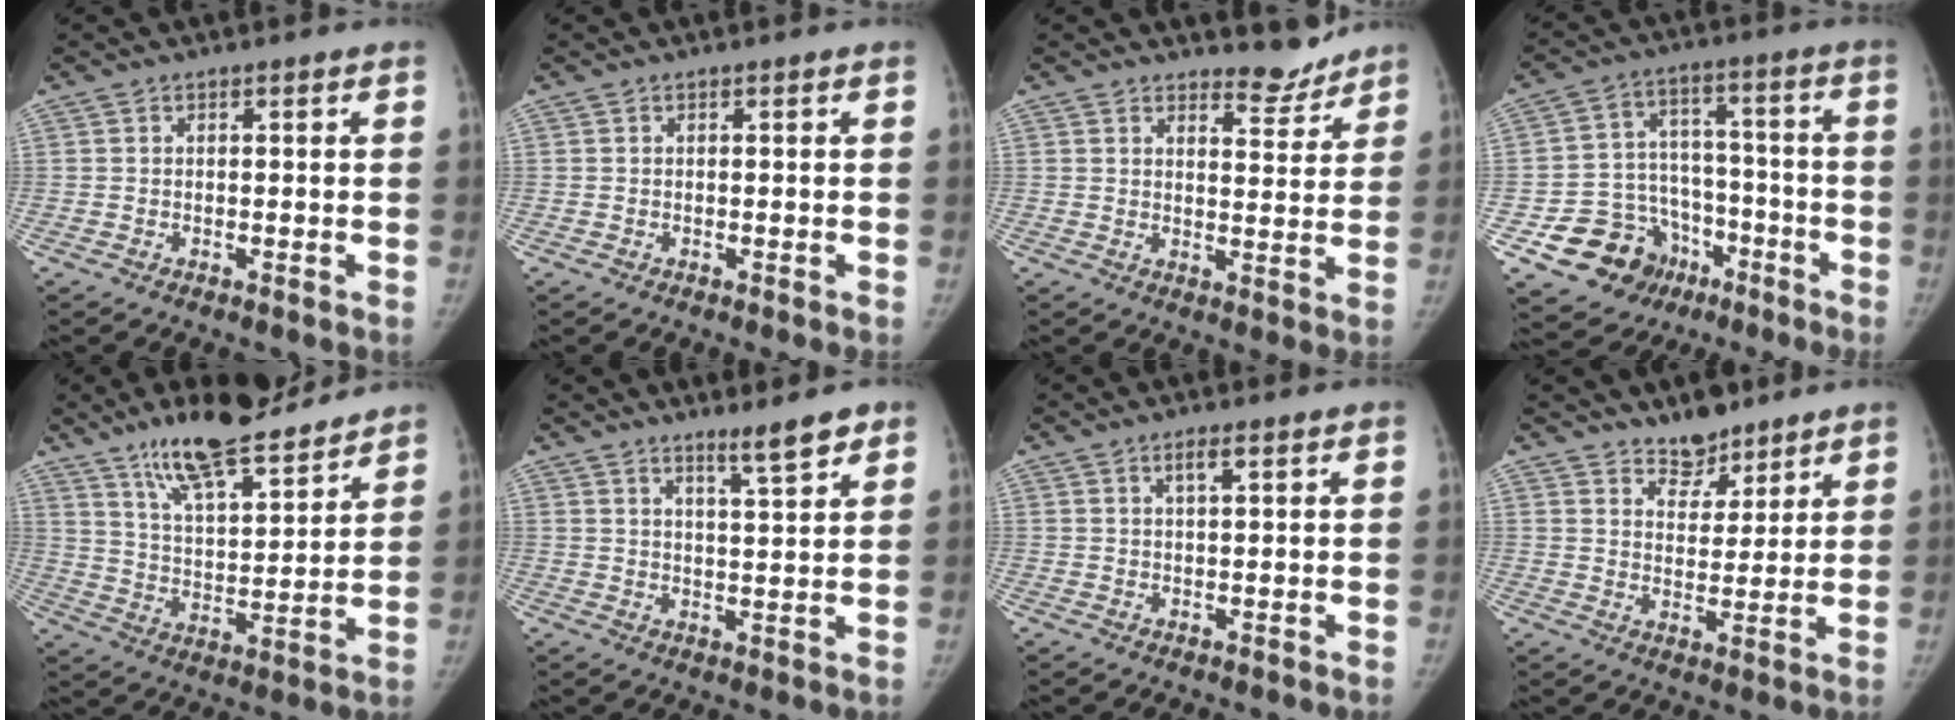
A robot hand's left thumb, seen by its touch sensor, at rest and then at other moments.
{"total": 0.0}
{"total": 5.0, "force": [4.8, 1.4, 0.5], "torque": [0.018, -0.047, 0.066]}
{"total": 14.8, "force": [-7.2, 12.1, 4.5], "torque": [-0.038, 0.085, -0.101]}
{"total": 16.8, "force": [13.1, 4.7, 9.4], "torque": [-0.125, -0.068, 0.224]}
{"total": 5.4, "force": [4.1, 0.5, 3.5], "torque": [-0.041, -0.033, 0.063]}
{"total": 2.3, "force": [1.2, 0.5, 1.9], "torque": [-0.035, -0.001, 0.023]}
{"total": 6.3, "force": [5.2, 3.1, 1.8], "torque": [0.004, -0.040, 0.086]}